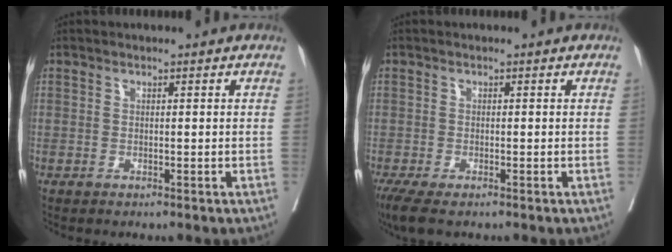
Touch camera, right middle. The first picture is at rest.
{"total": 4.8, "force": [-3.5, 1.2, 3.0], "torque": [-0.054, -0.016, -0.058]}